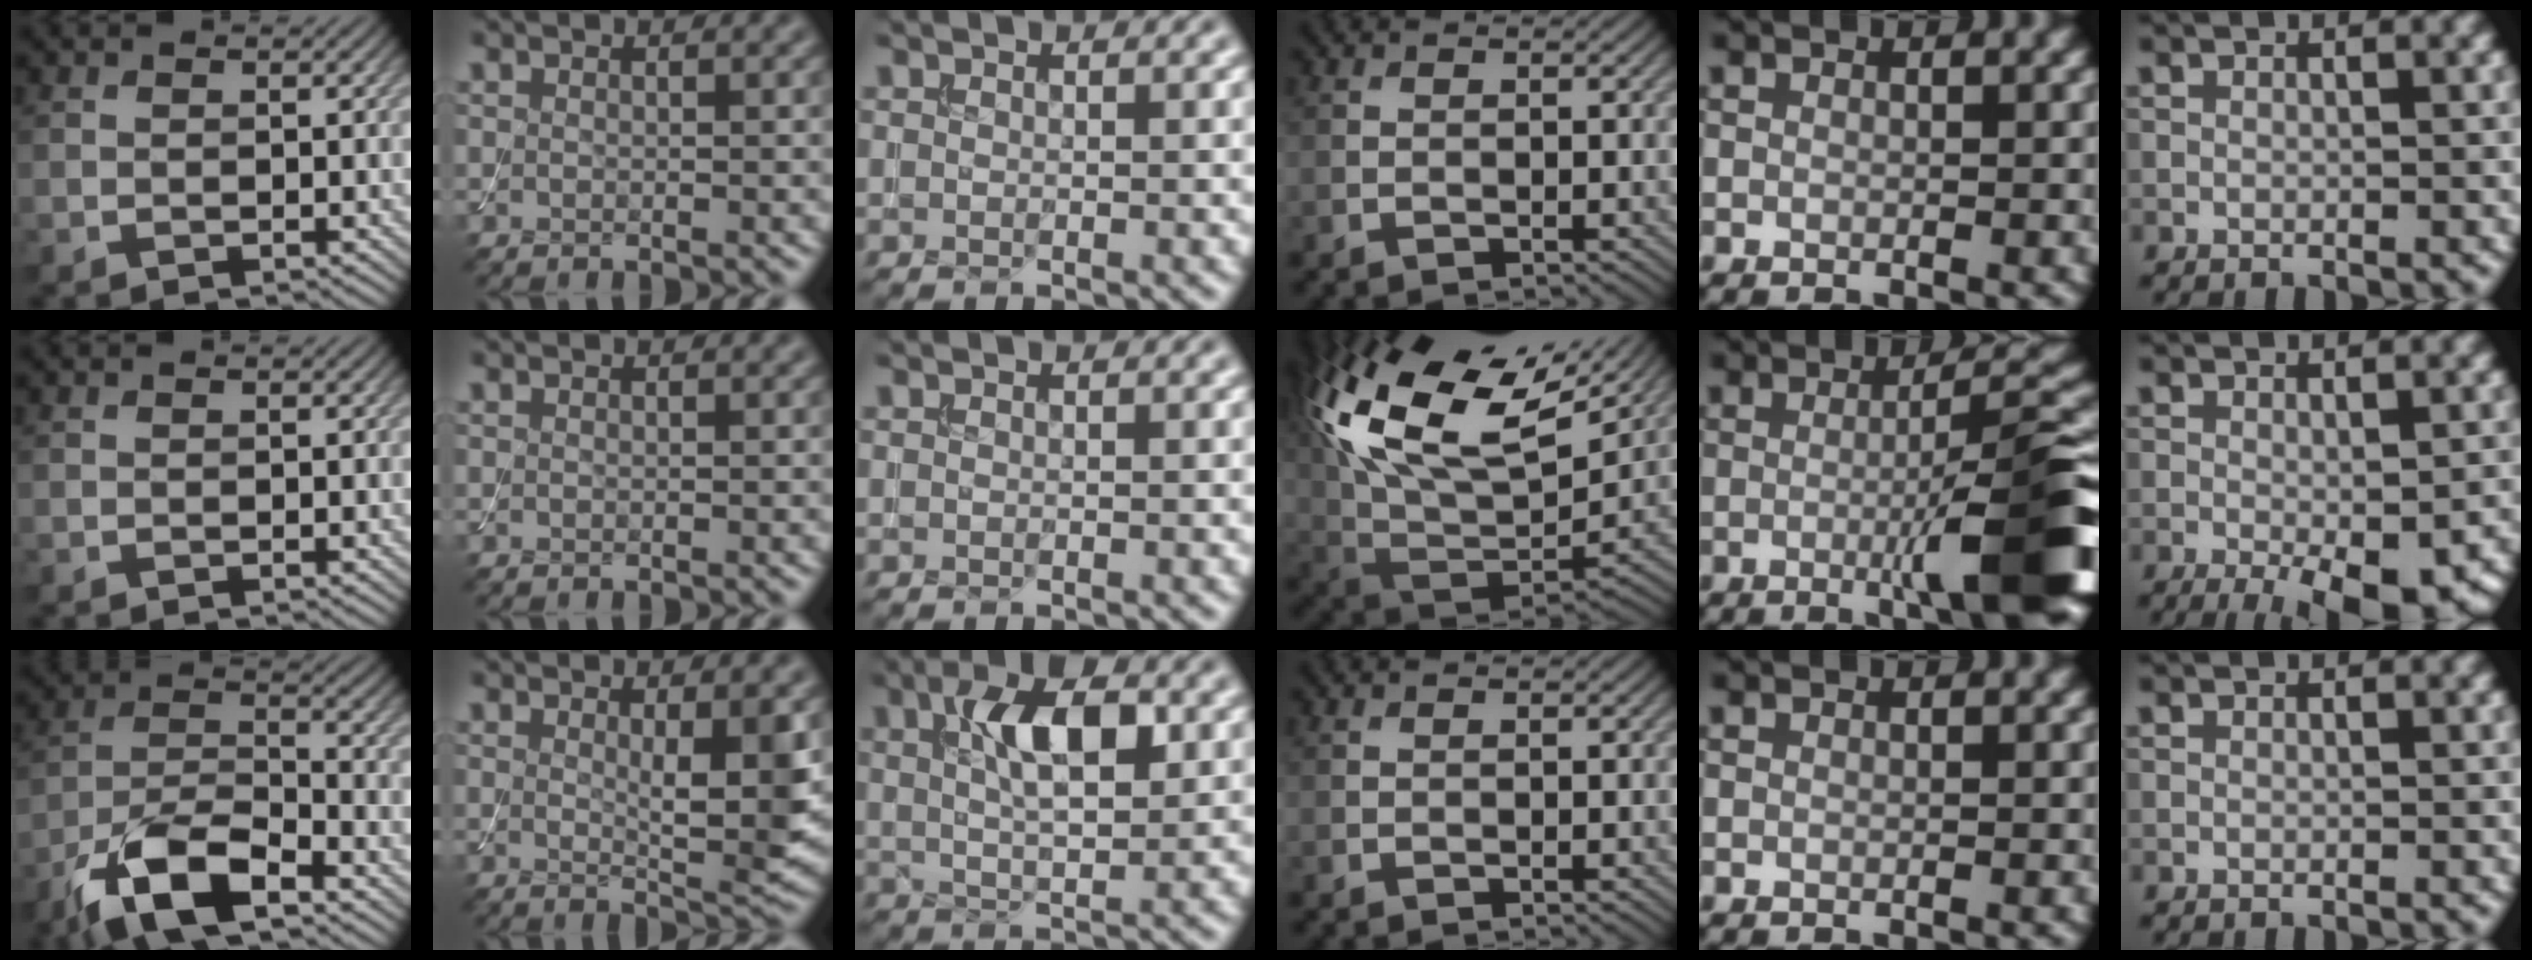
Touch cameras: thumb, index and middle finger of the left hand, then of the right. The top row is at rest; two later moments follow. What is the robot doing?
{"motion": "assemble", "object": "toy tower of hanoi"}